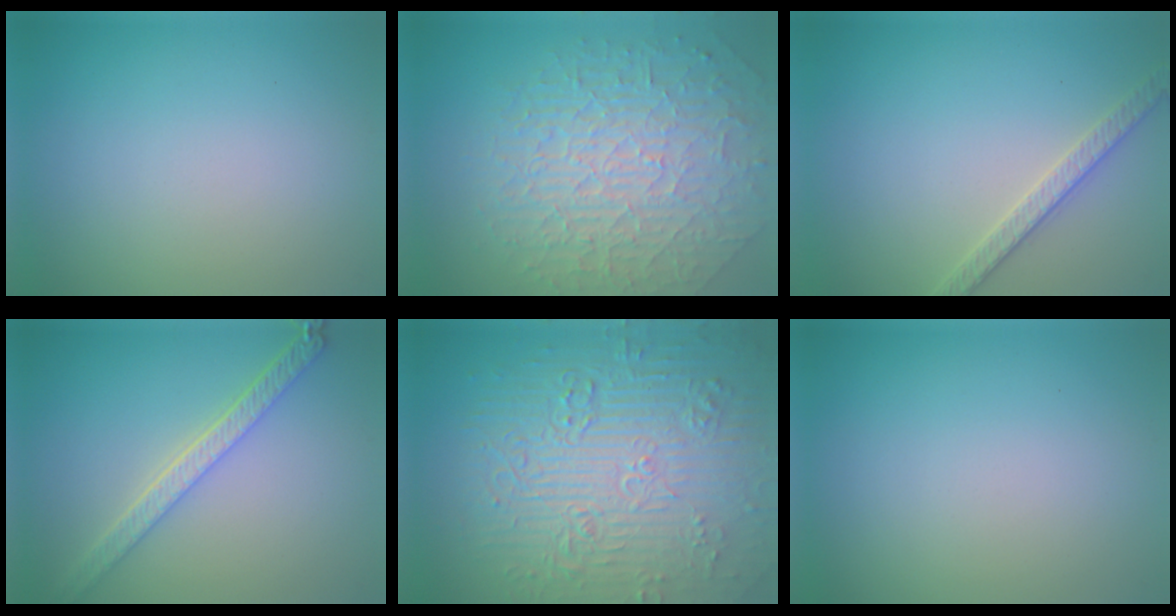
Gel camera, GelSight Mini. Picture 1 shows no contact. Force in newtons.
{"total": 9.6, "press": 6.2, "slide": 7.4}
{"total": 2.7, "press": 2.6, "slide": 0.6}
{"total": 4.4, "press": 3.4, "slide": 2.7}
{"total": 12.0, "press": 7.9, "slide": 9.0}
{"total": 0.0}